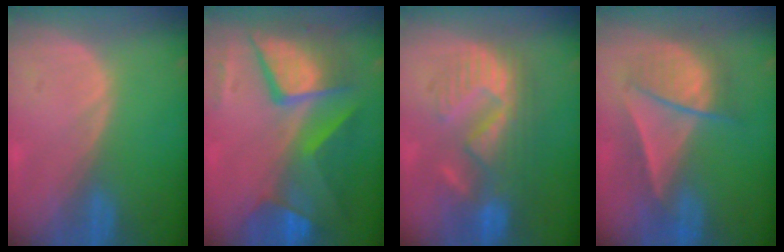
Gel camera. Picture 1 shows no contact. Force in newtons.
{"total": 11.6, "press": 11.6, "slide": 1.4}
{"total": 9.8, "press": 9.5, "slide": 2.5}
{"total": 7.1, "press": 7.0, "slide": 0.9}